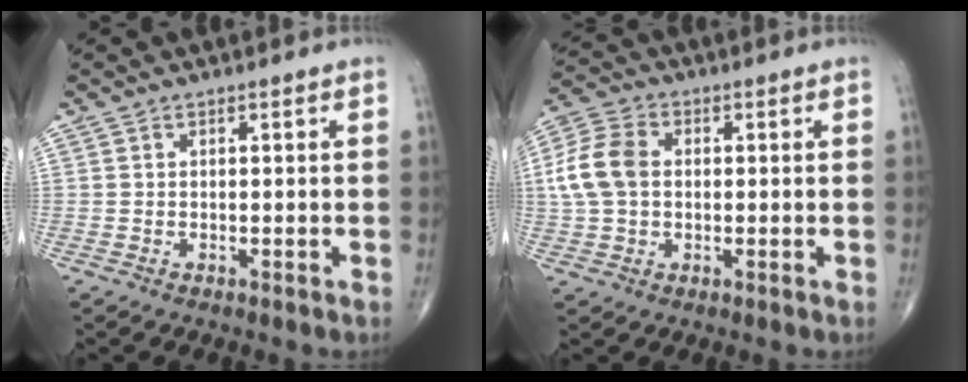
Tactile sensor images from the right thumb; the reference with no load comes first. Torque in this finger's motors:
{"motor_torque": [-0.57, 0.87, 0.29, 0.22, 0.15]}